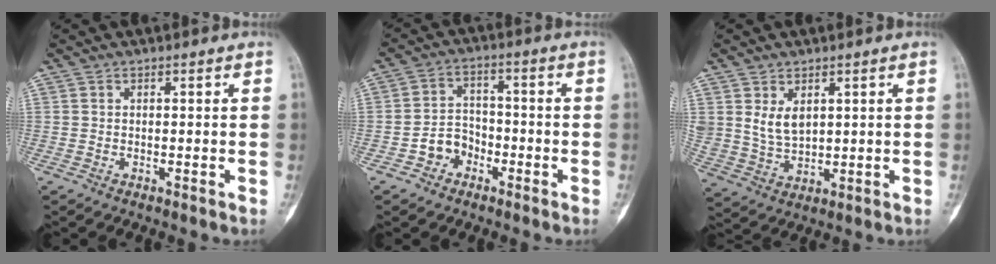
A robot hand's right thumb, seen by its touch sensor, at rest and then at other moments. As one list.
[{"total": 5.9, "force": [-2.8, 4.7, 2.1], "torque": [-0.010, 0.033, -0.054]}, {"total": 5.8, "force": [2.2, 3.7, 3.9], "torque": [-0.062, -0.017, 0.056]}]